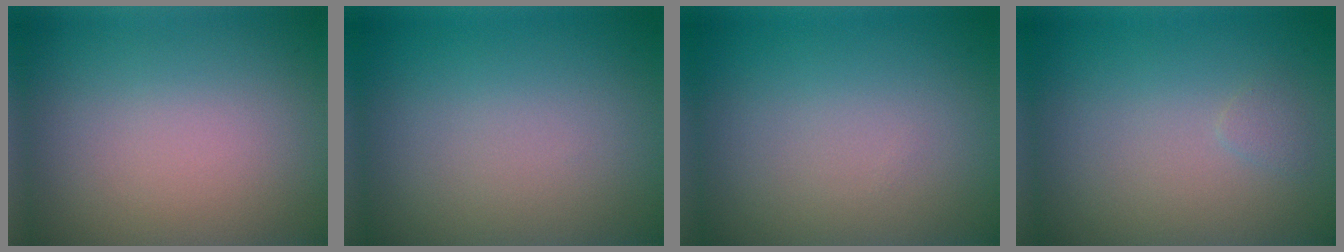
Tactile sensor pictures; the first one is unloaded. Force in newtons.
{"total": 0.0}
{"total": 0.0}
{"total": 0.6, "press": 0.6, "slide": 0.1}